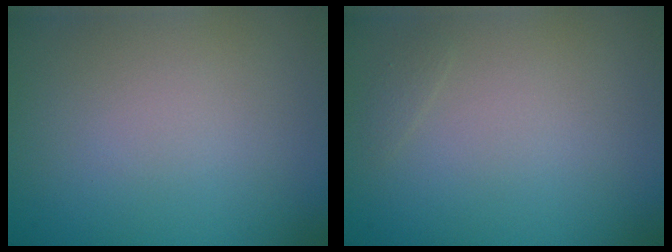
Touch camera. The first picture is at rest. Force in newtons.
{"total": 0.5, "press": 0.5, "slide": 0.1}